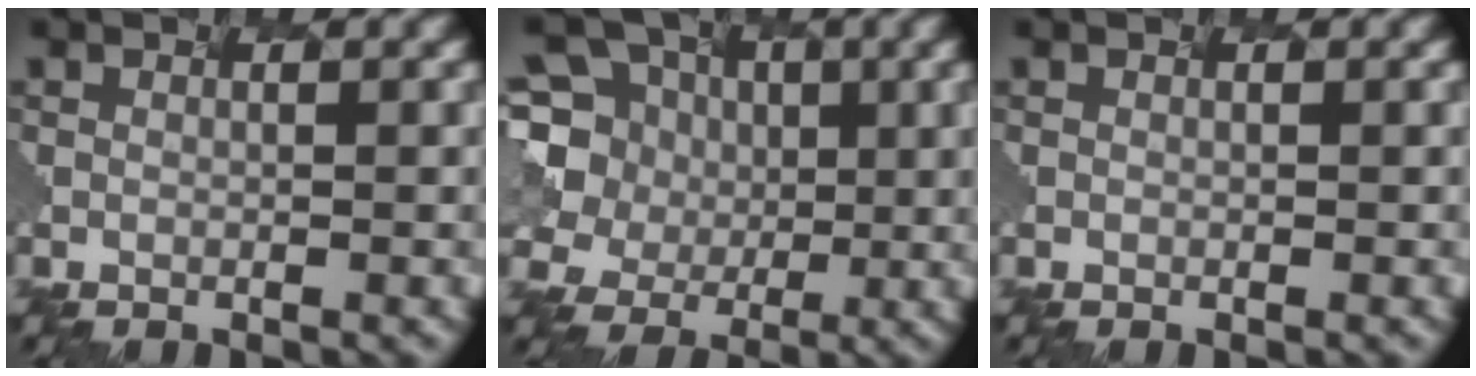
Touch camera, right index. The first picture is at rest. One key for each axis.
{"total": 7.6, "fx": 1.3, "fy": 6.9, "fz": 2.9, "tx": -0.094, "ty": 0.020, "tz": -0.002}
{"total": 0.0}